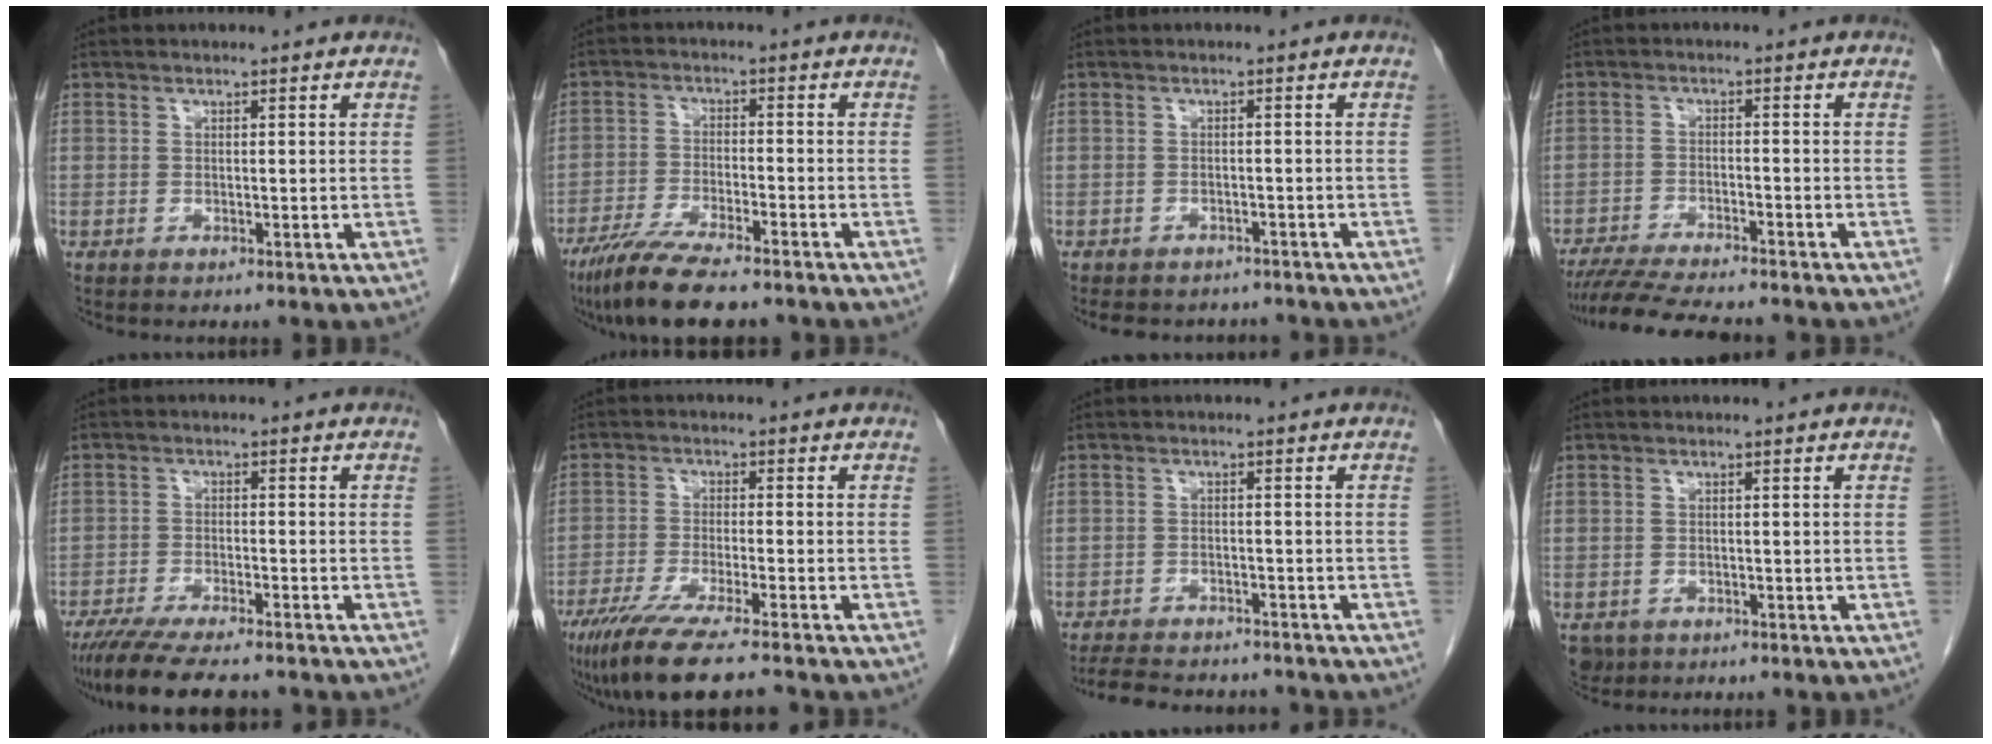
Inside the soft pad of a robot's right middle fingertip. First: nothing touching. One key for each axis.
{"total": 11.5, "fx": -9.2, "fy": 1.8, "fz": 6.7, "tx": -0.116, "ty": -0.028, "tz": -0.152}
{"total": 8.6, "fx": -7.7, "fy": 3.4, "fz": 2.0, "tx": -0.037, "ty": 0.002, "tz": -0.091}
{"total": 11.4, "fx": -10.2, "fy": 1.1, "fz": 5.1, "tx": -0.081, "ty": -0.018, "tz": -0.158}
{"total": 11.7, "fx": -9.9, "fy": 1.7, "fz": 6.1, "tx": -0.097, "ty": -0.022, "tz": -0.153}
{"total": 12.0, "fx": -9.5, "fy": 0.2, "fz": 7.3, "tx": -0.121, "ty": -0.035, "tz": -0.156}
{"total": 11.6, "fx": -10.5, "fy": 3.0, "fz": 4.1, "tx": -0.082, "ty": -0.003, "tz": -0.143}
{"total": 2.9, "fx": -1.8, "fy": 2.2, "fz": 0.7, "tx": -0.011, "ty": 0.000, "tz": -0.026}